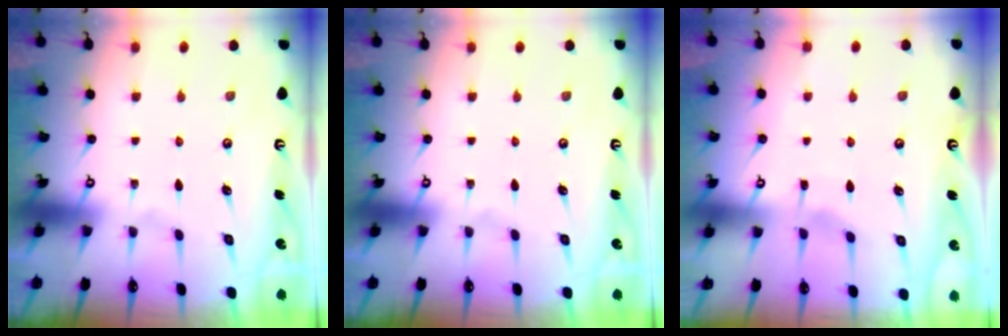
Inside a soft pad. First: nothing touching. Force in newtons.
{"total": 0.0}
{"total": 2.6, "press": 2.6, "slide": 0.4}